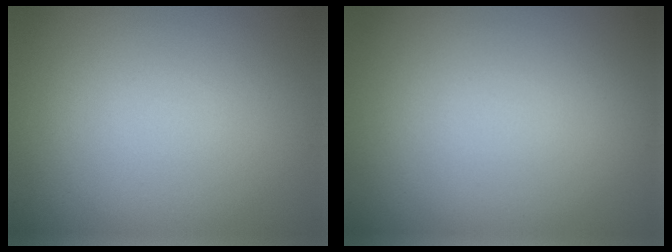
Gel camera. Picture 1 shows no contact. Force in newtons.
{"total": 0.0}